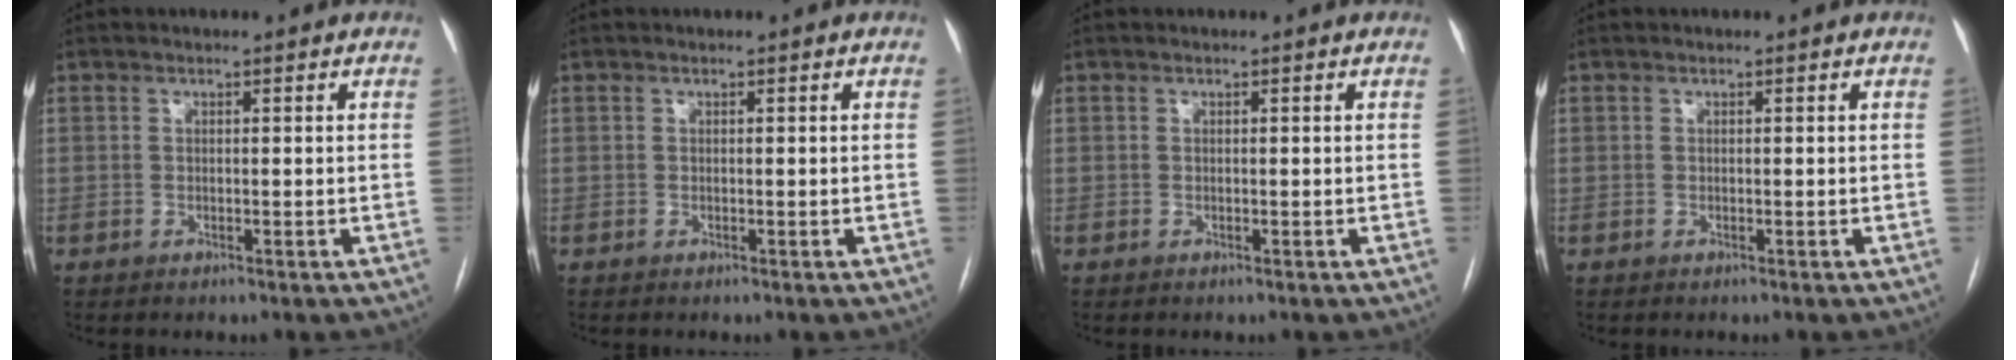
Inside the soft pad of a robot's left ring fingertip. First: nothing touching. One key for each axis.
{"total": 0.0}
{"total": 0.0}
{"total": 0.0}